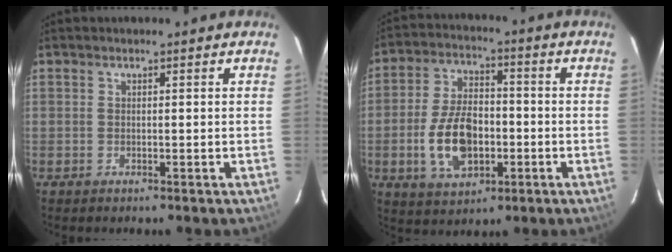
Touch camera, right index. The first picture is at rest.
{"total": 12.7, "force": [-3.1, 7.4, 9.8], "torque": [-0.196, 0.008, -0.045]}